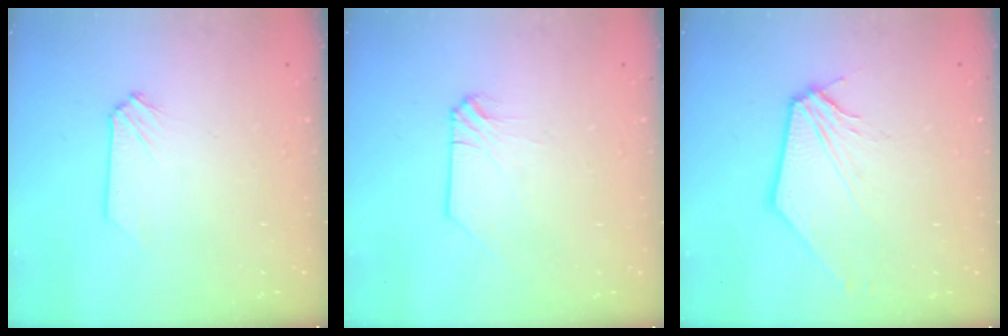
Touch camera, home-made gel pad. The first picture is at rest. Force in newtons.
{"total": 0.0}
{"total": 3.8, "press": 3.8, "slide": 0.6}